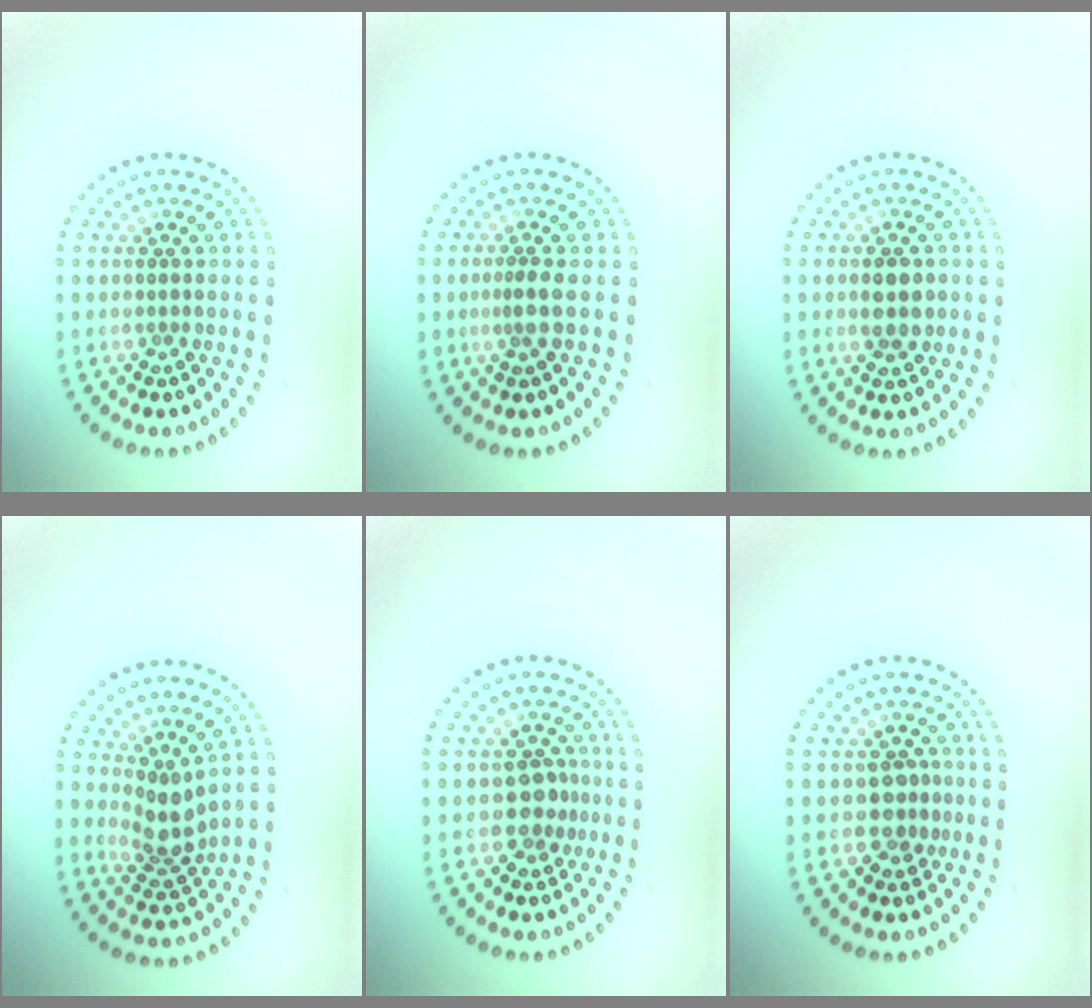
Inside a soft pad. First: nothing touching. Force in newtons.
{"total": 1.3, "press": 0.9, "slide": 0.9}
{"total": 2.9, "press": 2.9, "slide": 0.1}
{"total": 2.8, "press": 2.2, "slide": 1.8}
{"total": 2.3, "press": 2.0, "slide": 1.3}
{"total": 2.2, "press": 1.8, "slide": 1.2}